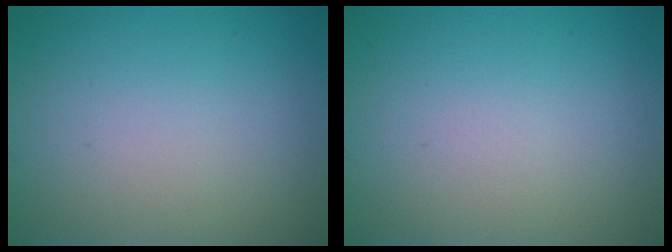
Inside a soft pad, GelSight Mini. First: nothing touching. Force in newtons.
{"total": 0.0}